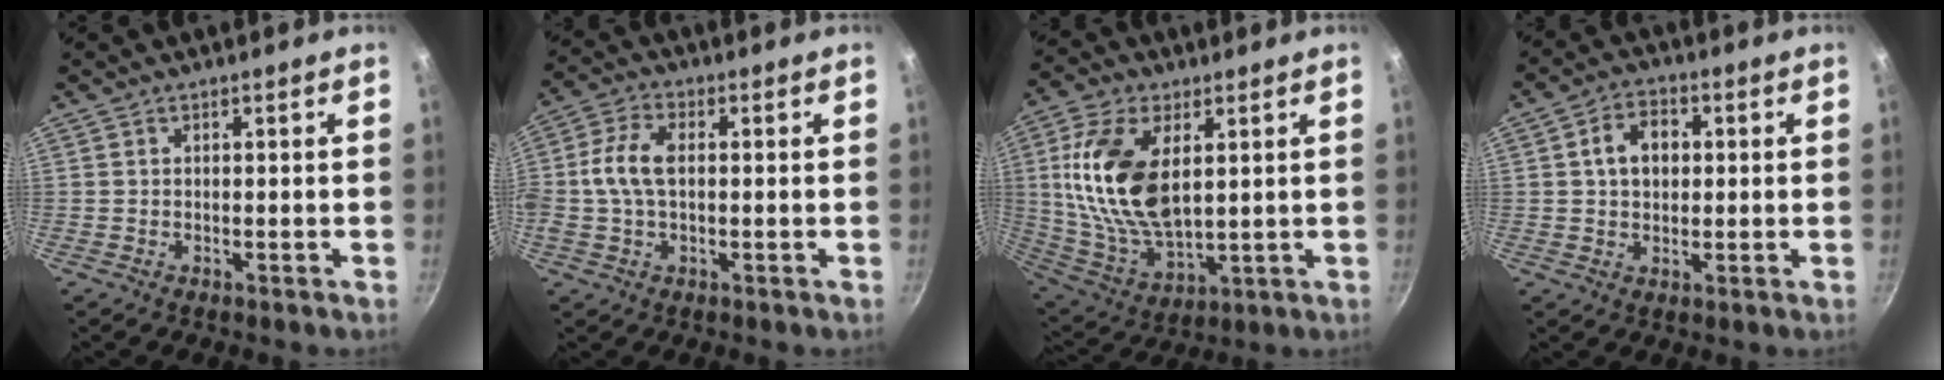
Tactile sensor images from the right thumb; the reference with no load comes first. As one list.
[{"total": 8.1, "force": [0.4, 4.6, 6.7], "torque": [-0.139, 0.016, -0.003]}, {"total": 18.4, "force": [4.0, 10.1, 14.9], "torque": [-0.284, -0.017, 0.088]}, {"total": 7.2, "force": [1.2, 5.2, 4.8], "torque": [-0.060, 0.011, 0.016]}]